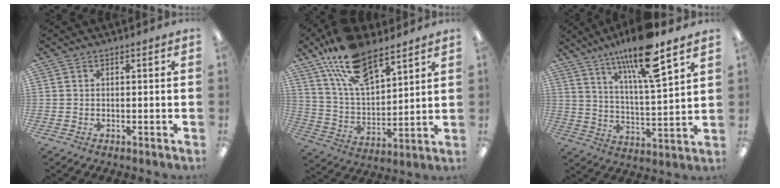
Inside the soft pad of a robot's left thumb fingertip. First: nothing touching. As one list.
[{"total": 18.0, "force": [12.5, 7.8, 10.3], "torque": [-0.197, -0.054, 0.225]}, {"total": 16.0, "force": [11.8, 2.5, 10.5], "torque": [-0.186, -0.064, 0.191]}]